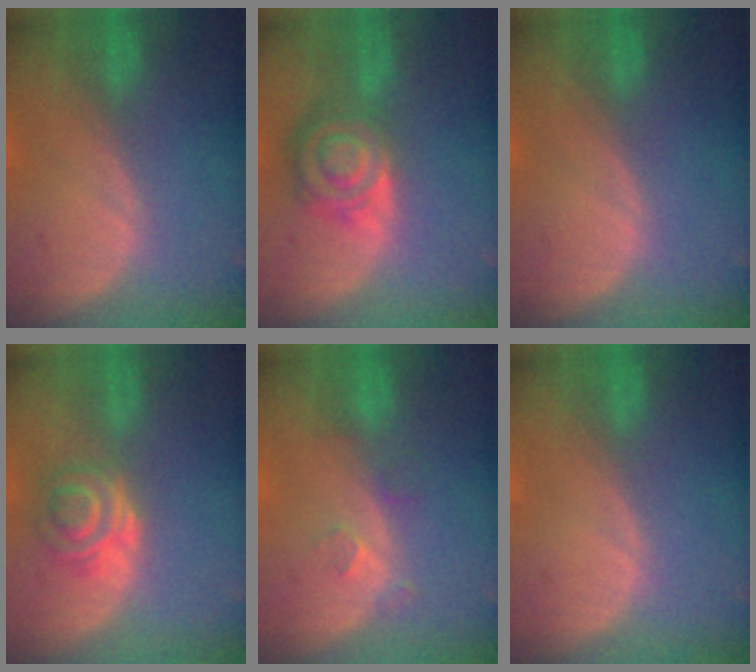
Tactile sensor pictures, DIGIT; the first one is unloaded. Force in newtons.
{"total": 8.6, "press": 7.4, "slide": 4.4}
{"total": 0.0}
{"total": 6.2, "press": 5.1, "slide": 3.6}
{"total": 3.2, "press": 2.6, "slide": 1.8}
{"total": 0.0}